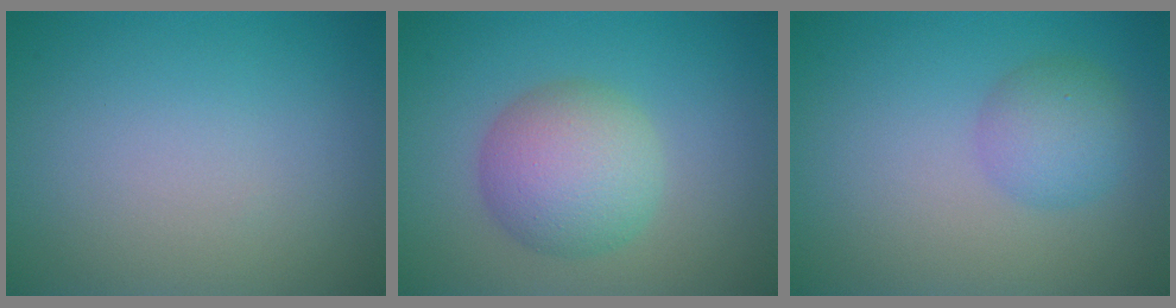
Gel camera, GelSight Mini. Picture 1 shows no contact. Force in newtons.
{"total": 5.5, "press": 5.5, "slide": 0.1}
{"total": 2.9, "press": 2.9, "slide": 0.1}